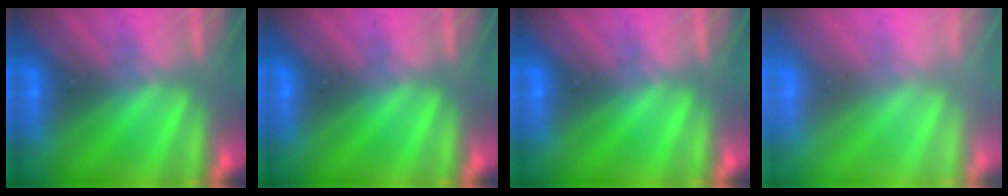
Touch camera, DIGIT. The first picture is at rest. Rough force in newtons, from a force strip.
{"total": 0.0}
{"total": 0.0}
{"total": 9.4}